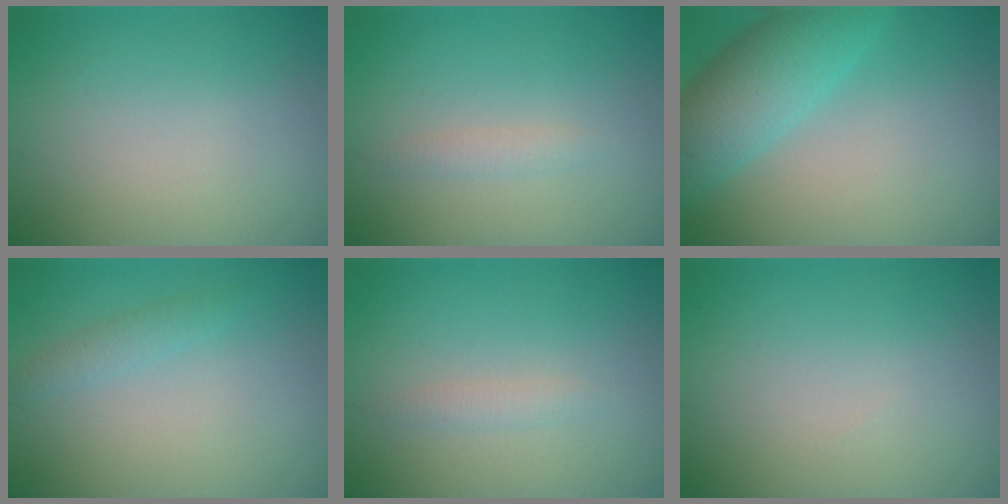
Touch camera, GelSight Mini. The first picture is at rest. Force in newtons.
{"total": 1.1, "press": 1.1, "slide": 0.1}
{"total": 6.0, "press": 6.0, "slide": 0.3}
{"total": 1.3, "press": 1.3, "slide": 0.1}
{"total": 1.1, "press": 1.1, "slide": 0.1}
{"total": 0.0}